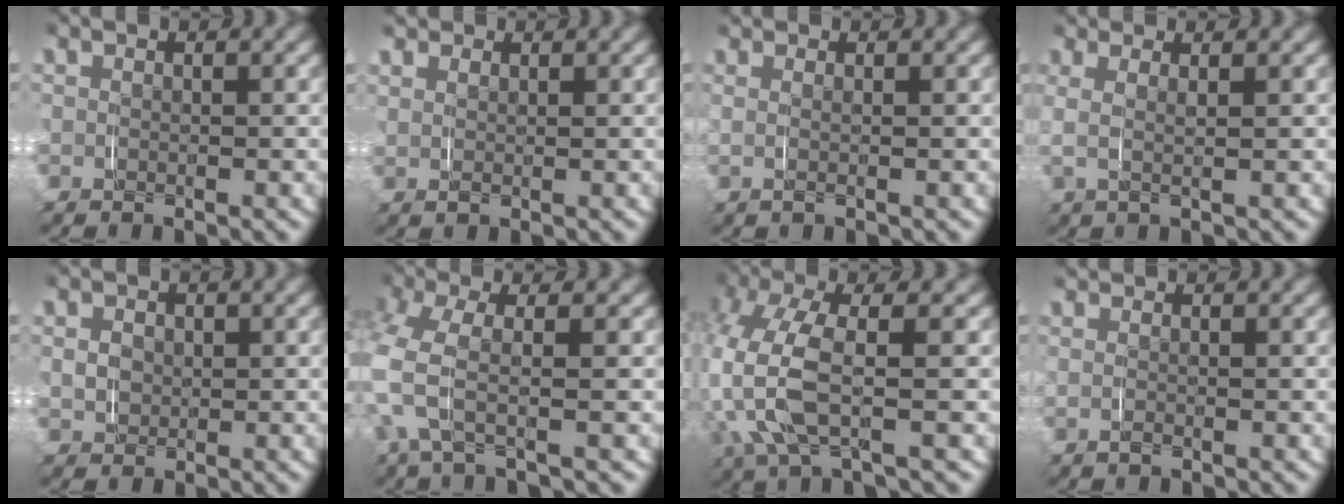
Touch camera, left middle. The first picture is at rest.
{"total": 1.3, "force": [1.1, 0.4, 0.5], "torque": [-0.011, 0.002, 0.023]}
{"total": 1.3, "force": [0.6, 0.0, 1.2], "torque": [-0.023, 0.007, 0.006]}
{"total": 2.7, "force": [1.1, 0.7, 2.3], "torque": [-0.055, 0.007, 0.017]}
{"total": 1.6, "force": [0.2, 1.4, 0.7], "torque": [-0.016, 0.001, 0.009]}
{"total": 5.2, "force": [0.2, 2.8, 4.4], "torque": [-0.131, -0.002, -0.003]}
{"total": 7.3, "force": [0.4, 3.9, 6.2], "torque": [-0.166, -0.008, 0.009]}
{"total": 0.9, "force": [0.2, 0.2, 0.8], "torque": [-0.019, 0.005, 0.001]}